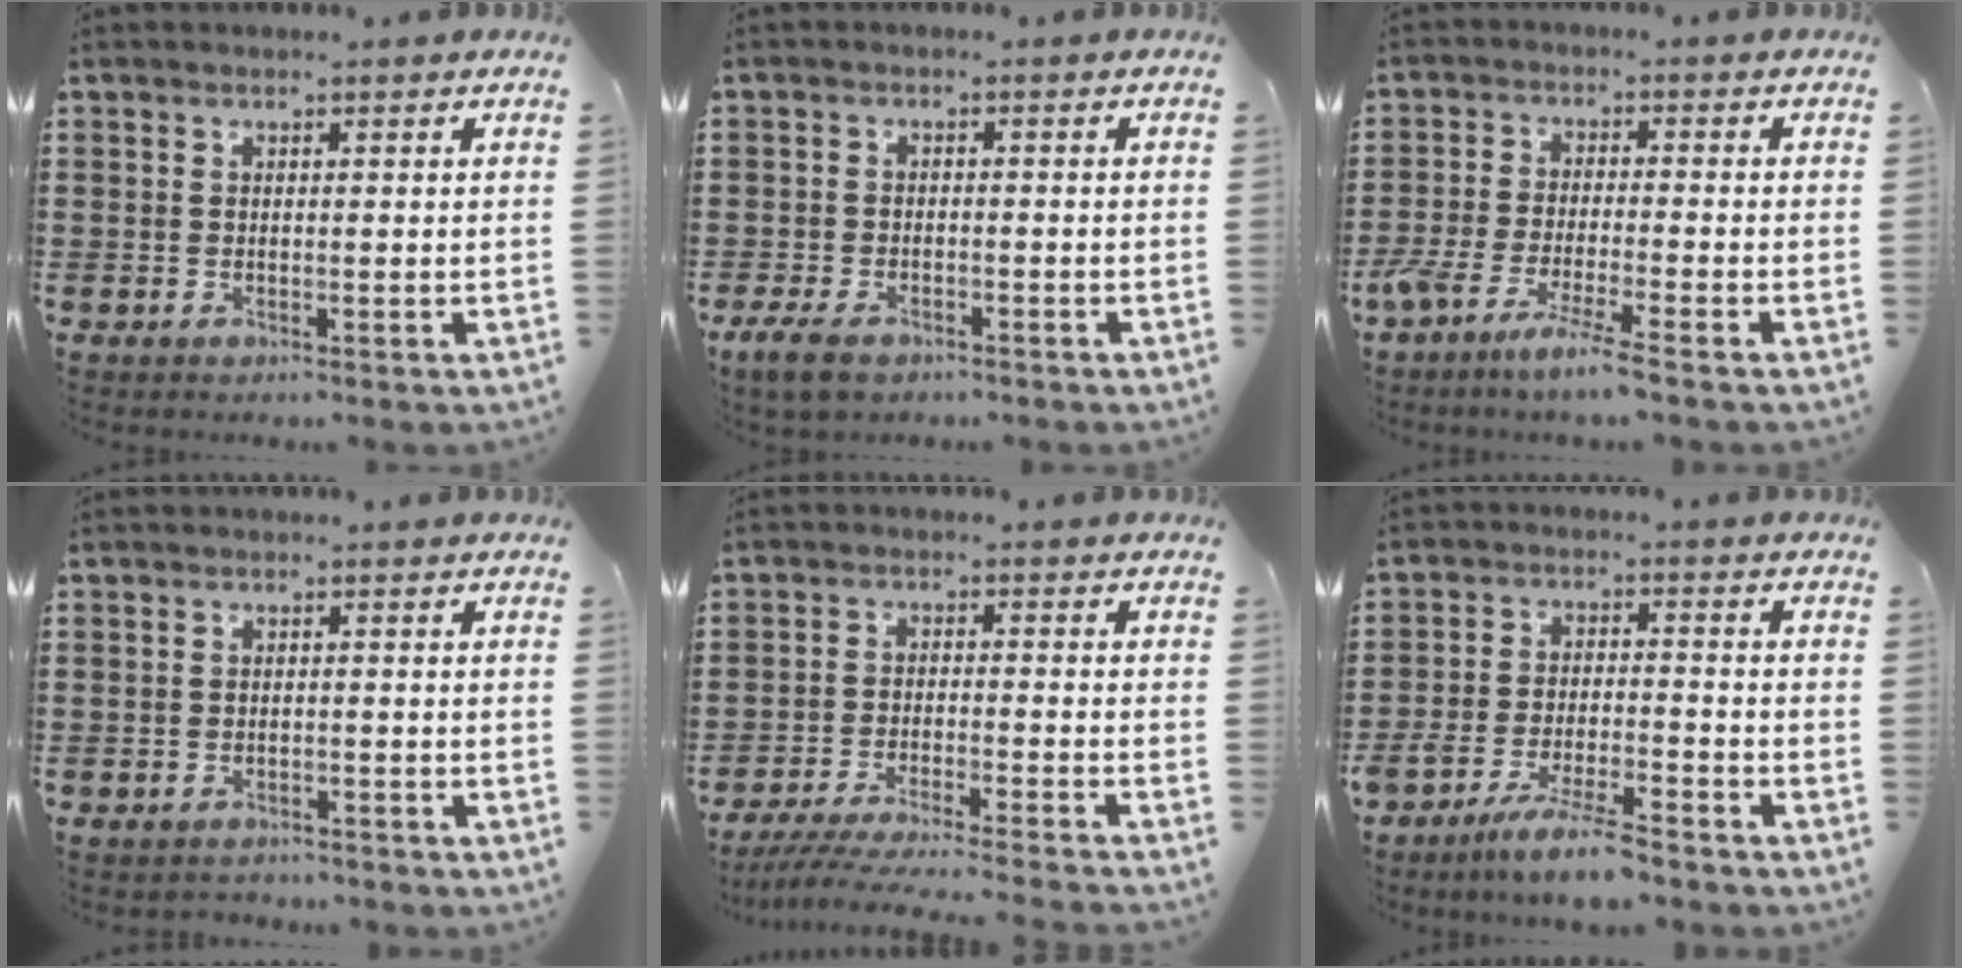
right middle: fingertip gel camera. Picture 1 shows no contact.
{"total": 3.0, "force": [-2.1, 1.3, 1.6], "torque": [-0.043, 0.001, -0.045]}
{"total": 5.6, "force": [-4.7, -0.4, 3.1], "torque": [-0.076, -0.022, -0.091]}
{"total": 1.3, "force": [-1.3, 0.3, -0.1], "torque": [-0.003, 0.002, -0.029]}
{"total": 4.9, "force": [-4.6, -0.3, 1.7], "torque": [-0.032, -0.012, -0.091]}
{"total": 7.0, "force": [-6.2, 0.3, 3.3], "torque": [-0.076, -0.007, -0.120]}